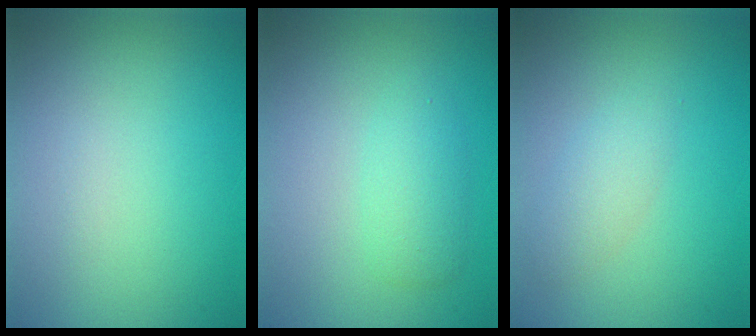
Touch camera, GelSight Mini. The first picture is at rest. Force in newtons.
{"total": 2.3, "press": 2.2, "slide": 0.2}
{"total": 3.0, "press": 3.0, "slide": 0.2}